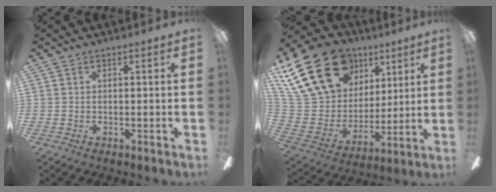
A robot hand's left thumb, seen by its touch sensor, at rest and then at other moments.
{"total": 27.3, "force": [14.2, 18.4, 14.3], "torque": [-0.295, -0.055, 0.283]}